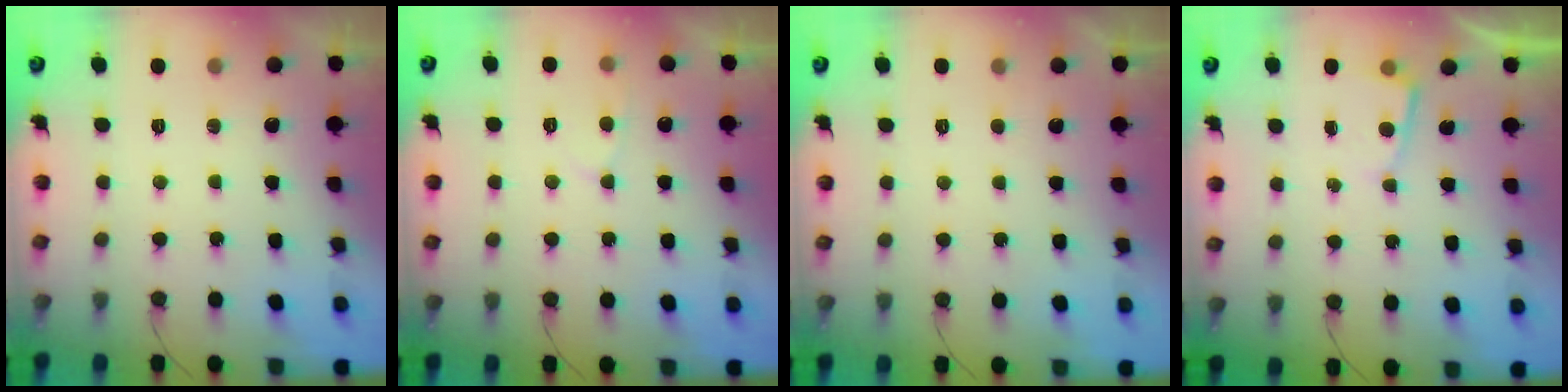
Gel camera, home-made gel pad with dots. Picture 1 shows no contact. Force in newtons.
{"total": 3.3, "press": 3.3, "slide": 0.4}
{"total": 1.4, "press": 1.4, "slide": 0.3}
{"total": 2.5, "press": 2.4, "slide": 0.4}